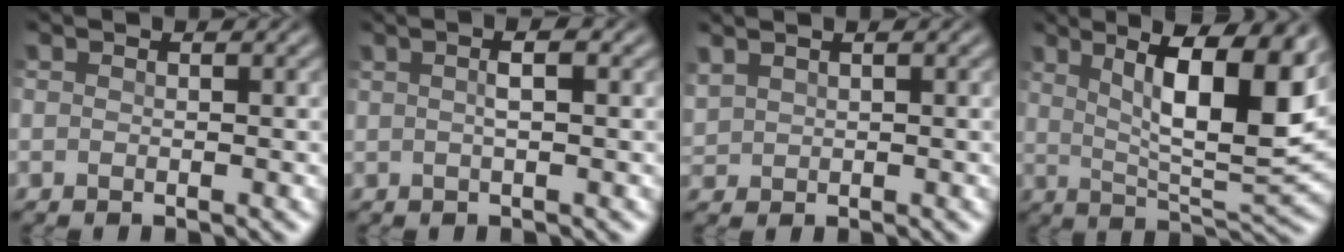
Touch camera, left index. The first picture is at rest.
{"total": 2.6, "force": [0.8, 0.8, 2.3], "torque": [-0.023, 0.000, -0.003]}
{"total": 1.3, "force": [1.0, 0.6, 0.4], "torque": [-0.017, 0.006, 0.028]}
{"total": 12.1, "force": [4.2, 3.4, 10.8], "torque": [-0.162, -0.003, 0.069]}